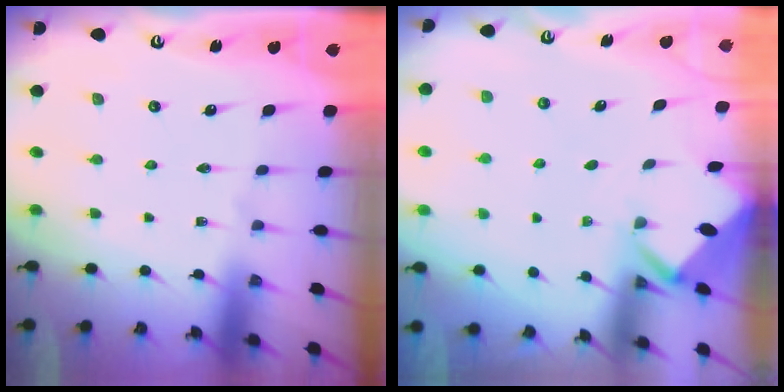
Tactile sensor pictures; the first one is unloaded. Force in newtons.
{"total": 2.0, "press": 2.0, "slide": 0.2}